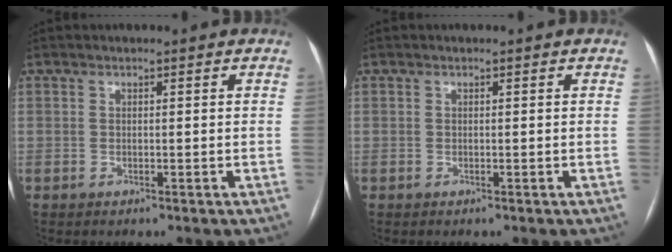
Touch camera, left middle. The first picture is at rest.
{"total": 0.0}